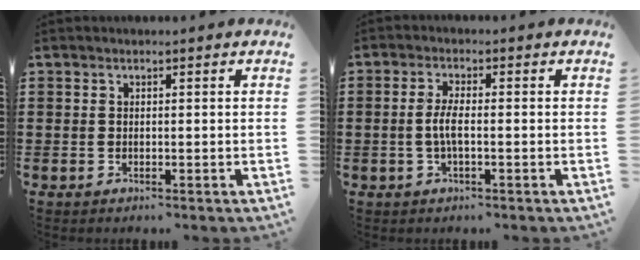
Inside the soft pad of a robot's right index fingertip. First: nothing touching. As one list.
[{"total": 3.2, "force": [-0.6, 0.7, 3.1], "torque": [-0.071, -0.003, -0.017]}]